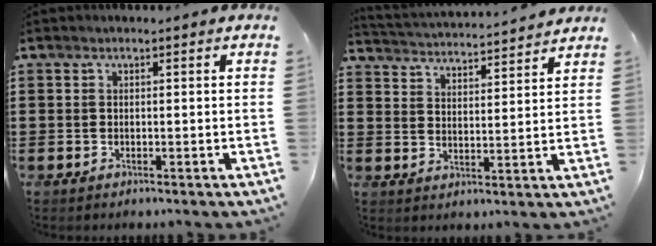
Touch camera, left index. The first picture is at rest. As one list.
[{"total": 3.0, "force": [3.0, -0.5, -0.1], "torque": [-0.017, -0.030, 0.045]}]